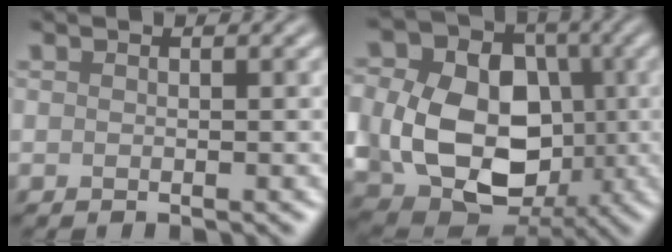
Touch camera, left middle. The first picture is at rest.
{"total": 12.0, "force": [-1.2, 9.2, 7.6], "torque": [-0.147, -0.015, -0.017]}